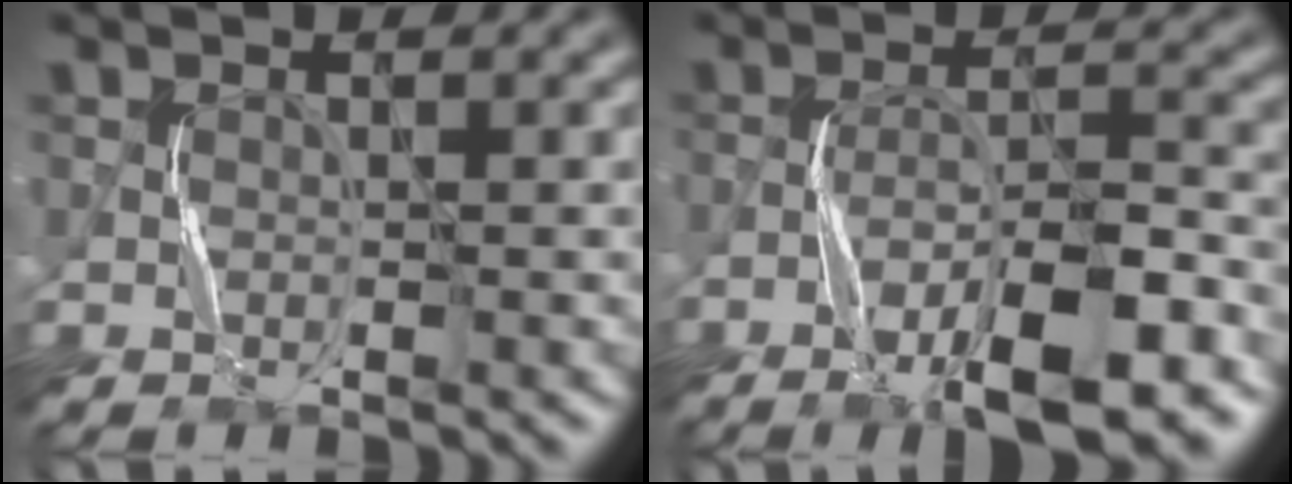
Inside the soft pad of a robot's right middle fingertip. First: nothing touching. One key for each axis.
{"total": 8.4, "fx": -4.9, "fy": 2.0, "fz": 6.6, "tx": -0.108, "ty": 0.008, "tz": -0.079}